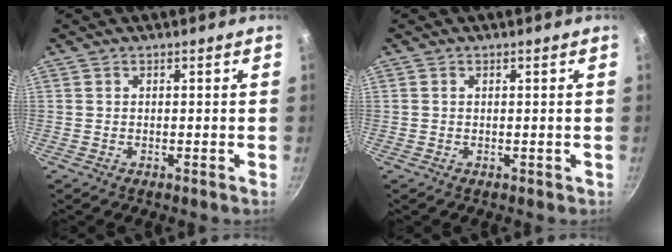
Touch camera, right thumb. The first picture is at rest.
{"total": 0.7, "force": [0.1, 0.6, 0.4], "torque": [0.000, 0.003, 0.002]}